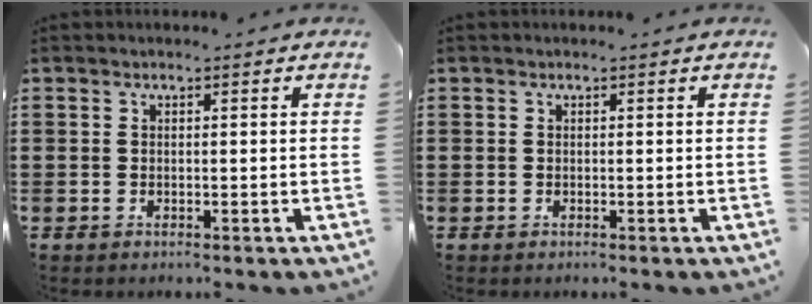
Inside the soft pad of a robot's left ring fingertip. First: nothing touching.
{"total": 0.0}